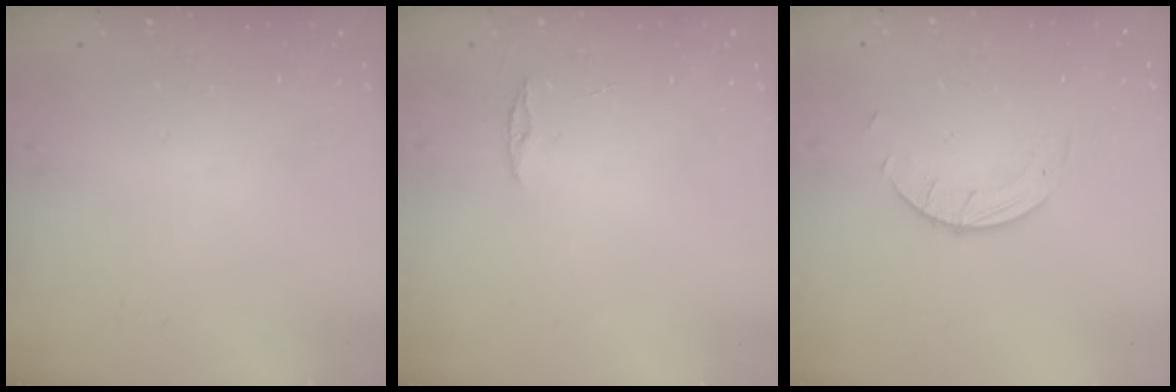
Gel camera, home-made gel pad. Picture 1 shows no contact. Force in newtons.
{"total": 3.0, "press": 2.9, "slide": 0.3}
{"total": 2.7, "press": 2.7, "slide": 0.3}